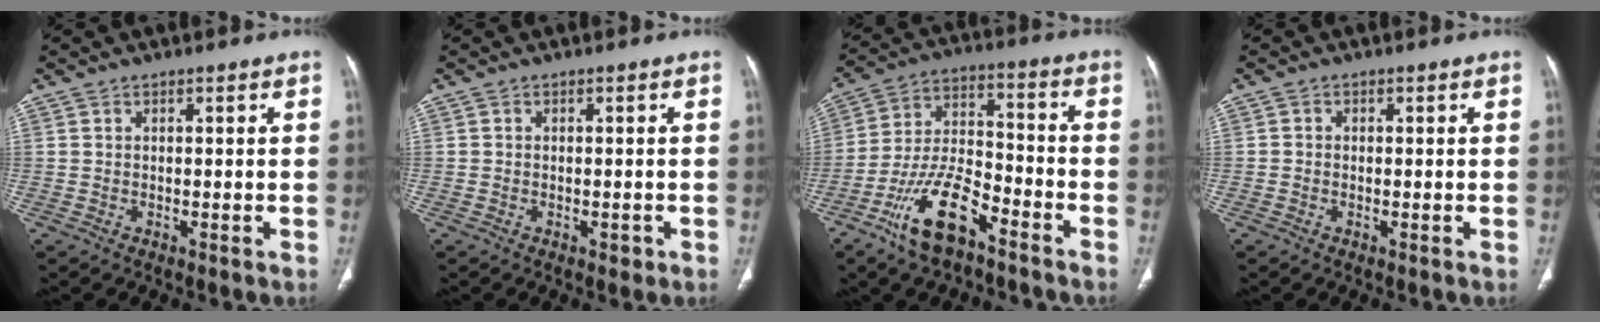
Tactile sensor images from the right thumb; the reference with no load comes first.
{"total": 1.1, "force": [-0.5, 0.8, 0.6], "torque": [-0.003, 0.001, -0.007]}
{"total": 14.1, "force": [-8.7, 5.6, 9.5], "torque": [-0.180, 0.059, -0.165]}
{"total": 0.7, "force": [-0.2, 0.7, 0.2], "torque": [0.002, 0.002, -0.006]}